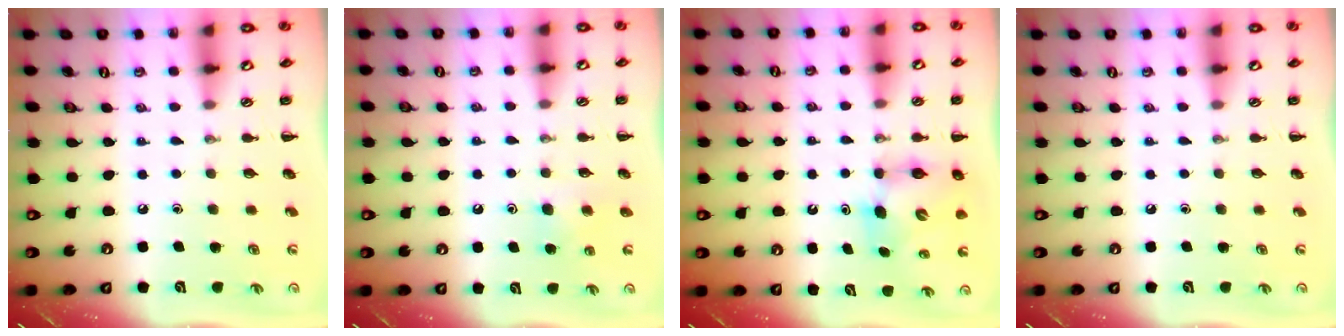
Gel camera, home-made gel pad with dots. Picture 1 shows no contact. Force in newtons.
{"total": 4.2, "press": 4.0, "slide": 1.3}
{"total": 7.1, "press": 6.9, "slide": 1.7}
{"total": 0.0}